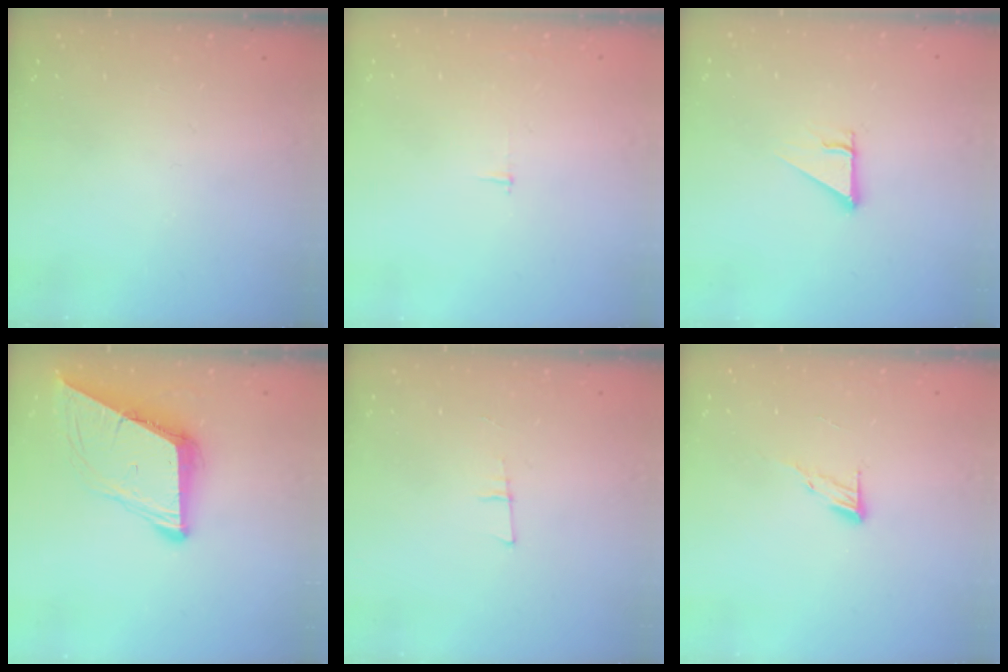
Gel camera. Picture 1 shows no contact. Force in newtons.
{"total": 2.3, "press": 2.3, "slide": 0.2}
{"total": 2.5, "press": 2.5, "slide": 0.2}
{"total": 9.1, "press": 9.1, "slide": 0.4}
{"total": 5.6, "press": 4.7, "slide": 2.9}
{"total": 5.9, "press": 5.9, "slide": 0.6}